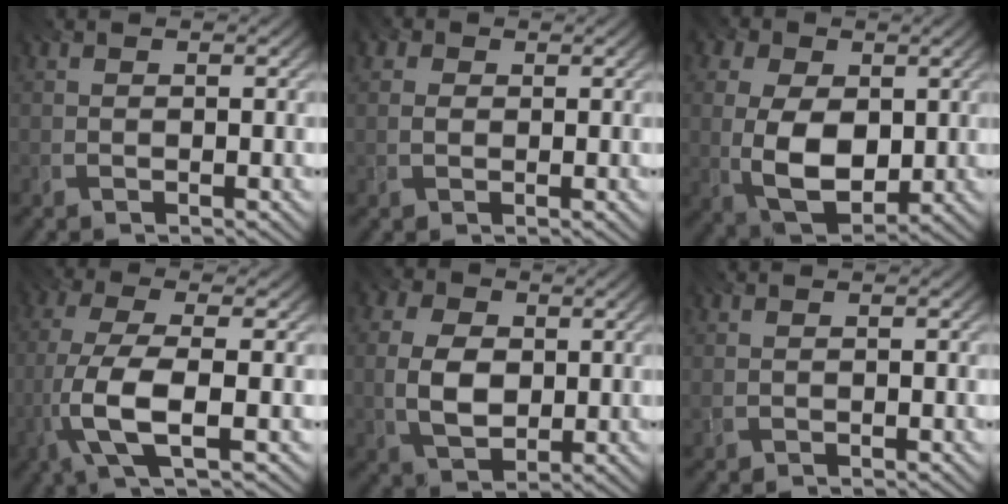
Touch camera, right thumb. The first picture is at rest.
{"total": 2.2, "force": [0.6, 1.8, 1.1], "torque": [-0.028, 0.003, 0.007]}
{"total": 10.7, "force": [0.3, 7.1, 8.0], "torque": [-0.181, -0.003, -0.007]}
{"total": 7.3, "force": [-2.8, 1.9, 6.5], "torque": [-0.143, 0.000, -0.065]}
{"total": 7.6, "force": [0.0, 5.2, 5.5], "torque": [-0.135, 0.002, -0.007]}
{"total": 0.7, "force": [0.6, 0.3, 0.4], "torque": [-0.009, -0.002, 0.010]}